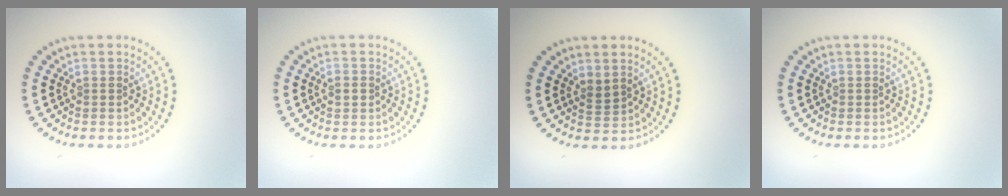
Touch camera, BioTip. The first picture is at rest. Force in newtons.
{"total": 1.1, "press": 1.1, "slide": 0.1}
{"total": 1.2, "press": 1.0, "slide": 0.7}
{"total": 0.0}